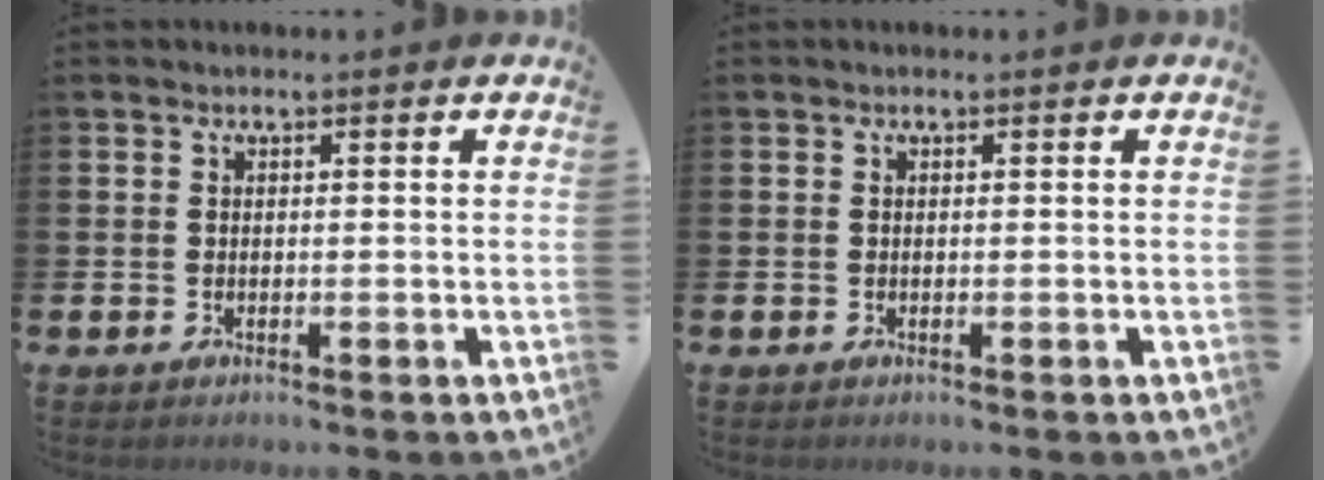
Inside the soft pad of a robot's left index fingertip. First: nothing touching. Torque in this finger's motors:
{"motor_torque": [0.00, 0.00, 0.00, 0.00]}